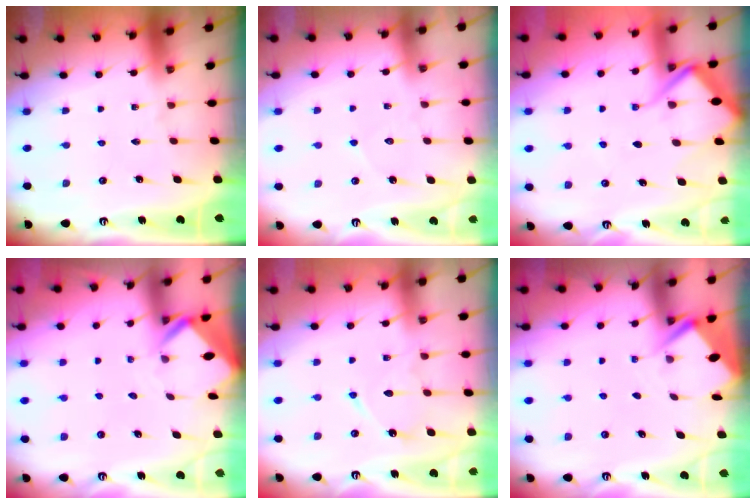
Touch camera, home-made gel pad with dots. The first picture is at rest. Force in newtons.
{"total": 3.8, "press": 3.8, "slide": 0.3}
{"total": 8.3, "press": 8.2, "slide": 1.0}
{"total": 2.8, "press": 2.8, "slide": 0.2}
{"total": 9.5, "press": 9.4, "slide": 0.9}
{"total": 2.8, "press": 2.8, "slide": 0.4}